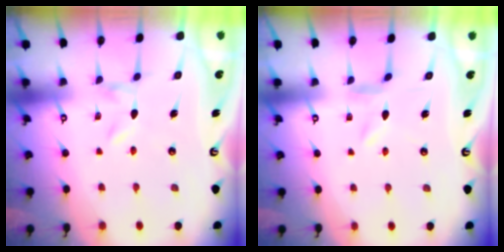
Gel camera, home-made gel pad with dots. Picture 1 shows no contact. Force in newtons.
{"total": 0.8, "press": 0.8, "slide": 0.2}